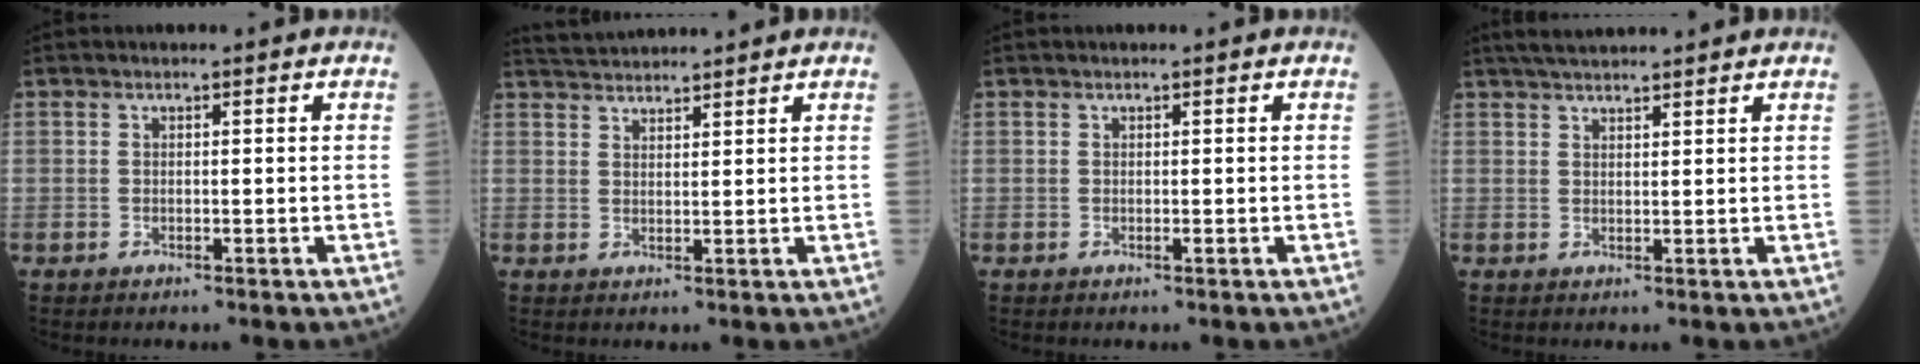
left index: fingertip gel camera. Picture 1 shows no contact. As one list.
[{"total": 5.4, "force": [5.3, -0.1, 1.0], "torque": [-0.024, 0.035, 0.091]}, {"total": 0.0}, {"total": 6.5, "force": [5.8, 0.6, 2.9], "torque": [-0.045, 0.035, 0.091]}]